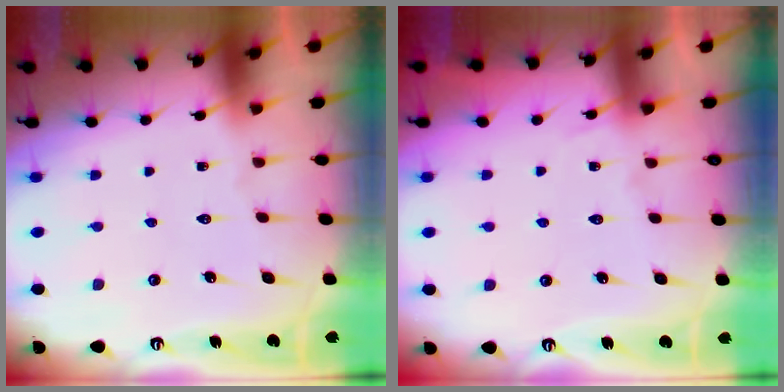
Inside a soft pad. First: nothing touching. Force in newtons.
{"total": 5.1, "press": 5.0, "slide": 0.7}